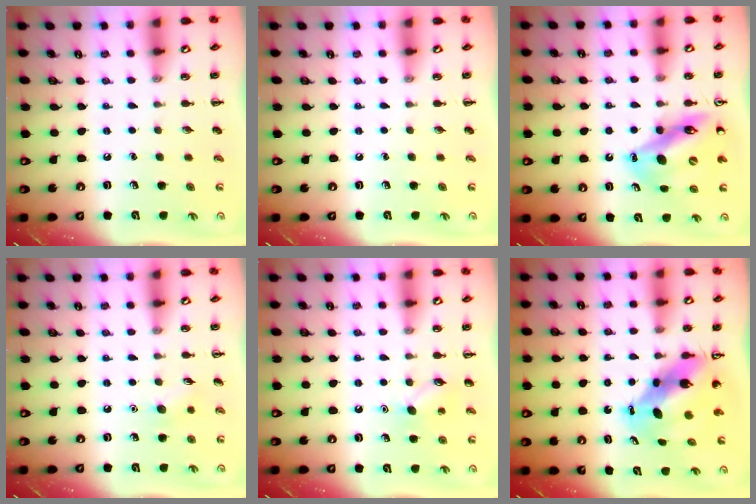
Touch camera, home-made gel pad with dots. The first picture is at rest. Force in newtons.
{"total": 0.0}
{"total": 13.8, "press": 13.1, "slide": 4.2}
{"total": 5.9, "press": 5.6, "slide": 1.7}
{"total": 7.1, "press": 7.1, "slide": 1.1}
{"total": 8.8, "press": 8.5, "slide": 2.4}